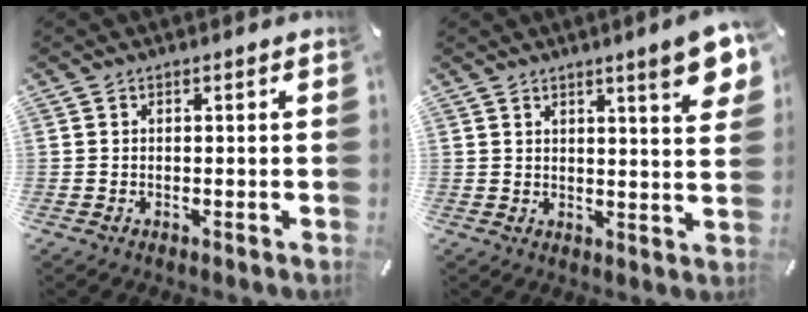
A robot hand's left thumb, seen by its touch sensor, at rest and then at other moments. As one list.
[{"total": 8.0, "force": [5.0, 1.4, 6.2], "torque": [-0.087, -0.029, 0.078]}]